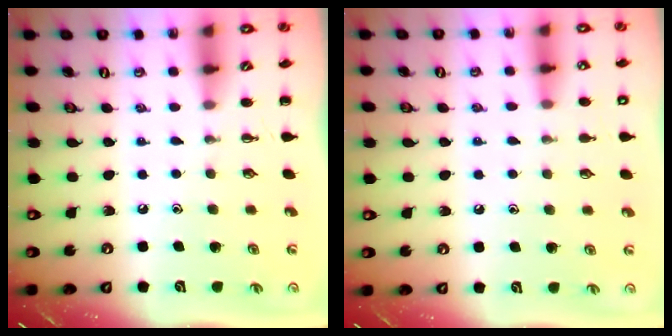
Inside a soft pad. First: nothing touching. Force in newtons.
{"total": 7.9, "press": 7.6, "slide": 2.3}